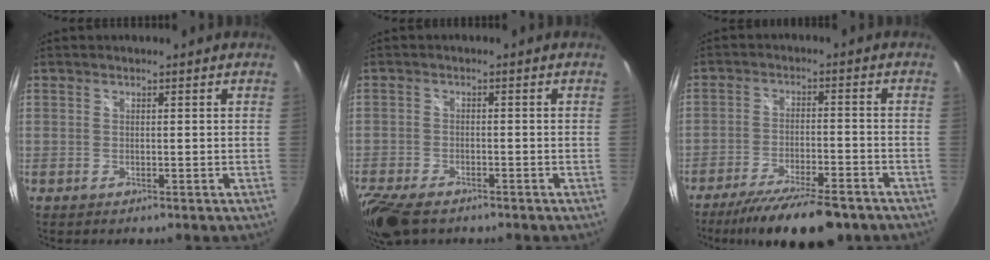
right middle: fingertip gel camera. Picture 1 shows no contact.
{"total": 9.5, "force": [-7.1, 4.0, 4.9], "torque": [-0.135, -0.037, -0.135]}
{"total": 14.8, "force": [-11.8, 3.4, 8.3], "torque": [-0.160, -0.025, -0.182]}